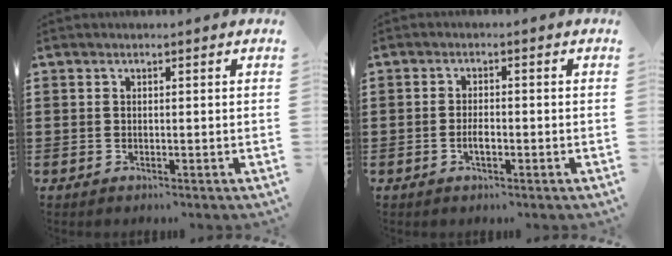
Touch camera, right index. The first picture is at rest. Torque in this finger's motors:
{"motor_torque": [1.09, 1.05, 0.15, 0.06]}